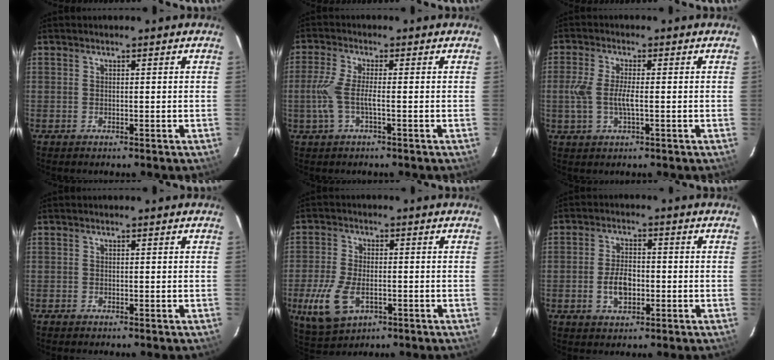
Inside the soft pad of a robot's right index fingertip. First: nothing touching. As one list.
[{"total": 5.4, "force": [-1.3, 0.8, 5.2], "torque": [-0.121, -0.003, -0.024]}, {"total": 5.7, "force": [-0.7, 1.7, 5.4], "torque": [-0.115, -0.001, -0.014]}, {"total": 0.7, "force": [-0.6, 0.3, 0.0], "torque": [-0.002, 0.000, -0.013]}, {"total": 10.3, "force": [-3.5, 5.8, 7.7], "torque": [-0.179, -0.012, -0.061]}, {"total": 5.7, "force": [-1.5, 3.4, 4.4], "torque": [-0.087, 0.004, -0.021]}]